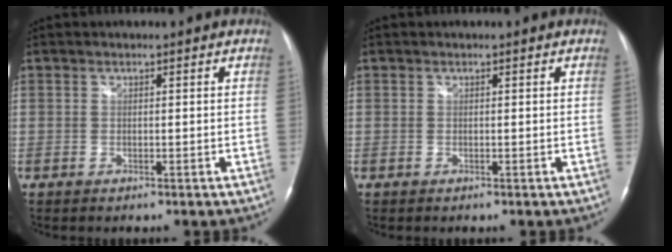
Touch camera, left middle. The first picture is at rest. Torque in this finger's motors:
{"motor_torque": [-0.02, 0.02, 0.00, 0.00]}